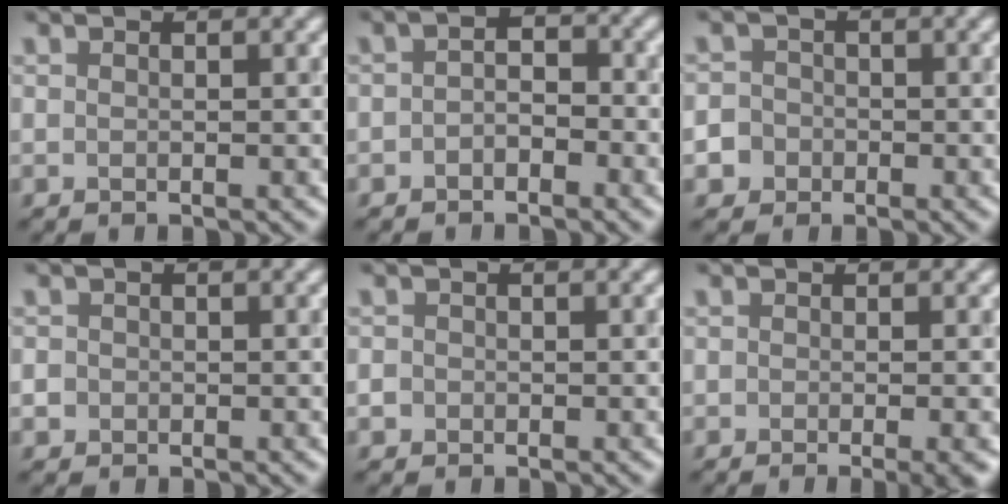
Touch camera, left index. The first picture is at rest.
{"total": 2.1, "force": [-1.0, 1.4, 1.2], "torque": [-0.021, 0.006, -0.024]}
{"total": 4.9, "force": [-2.1, 4.4, 0.9], "torque": [-0.002, -0.002, -0.059]}
{"total": 1.7, "force": [-0.4, 1.6, 0.5], "torque": [0.002, 0.002, -0.010]}
{"total": 1.3, "force": [-0.4, 1.2, 0.3], "torque": [0.003, -0.001, -0.007]}
{"total": 2.8, "force": [-1.3, 0.7, 2.4], "torque": [-0.028, -0.010, -0.013]}